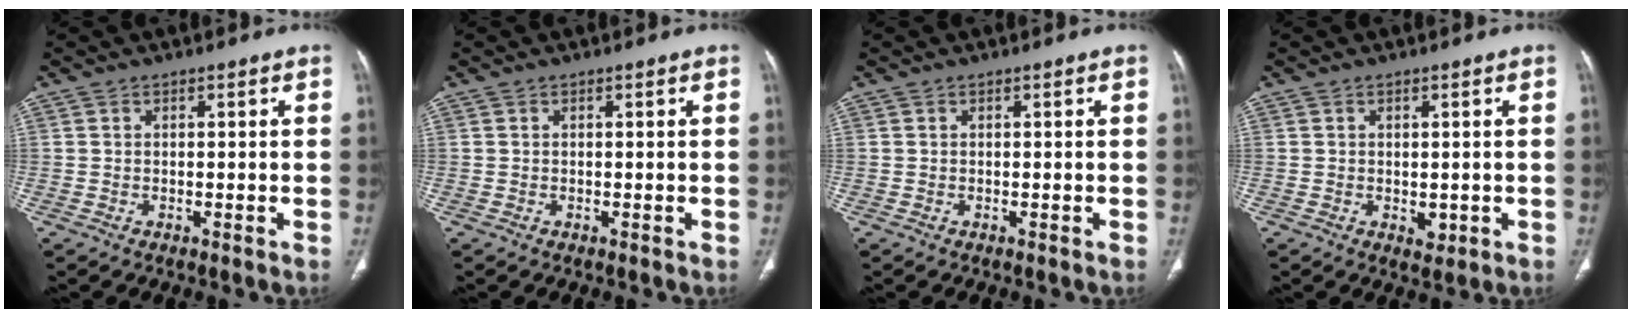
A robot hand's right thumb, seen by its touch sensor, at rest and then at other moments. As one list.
[{"total": 0.0}, {"total": 0.0}, {"total": 2.1, "force": [-0.2, 1.4, 1.5], "torque": [-0.013, -0.004, 0.005]}]